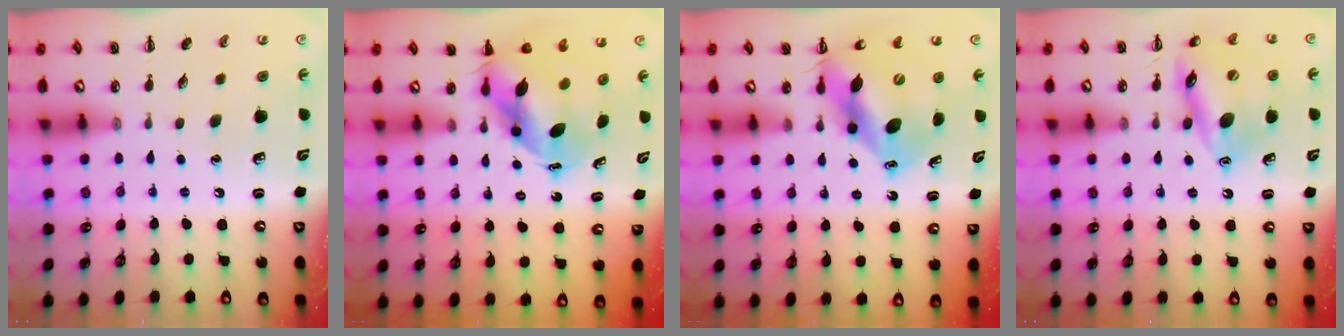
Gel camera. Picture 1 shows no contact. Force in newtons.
{"total": 7.1, "press": 7.0, "slide": 1.5}
{"total": 11.3, "press": 10.8, "slide": 3.1}
{"total": 15.0, "press": 14.8, "slide": 2.5}